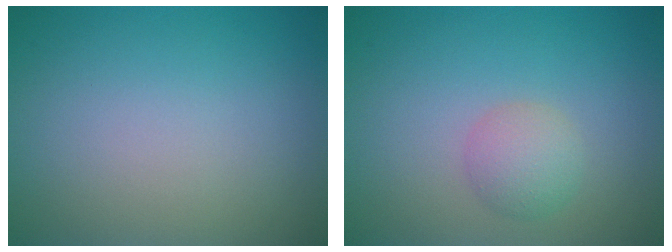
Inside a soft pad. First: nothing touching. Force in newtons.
{"total": 2.2, "press": 2.2, "slide": 0.0}